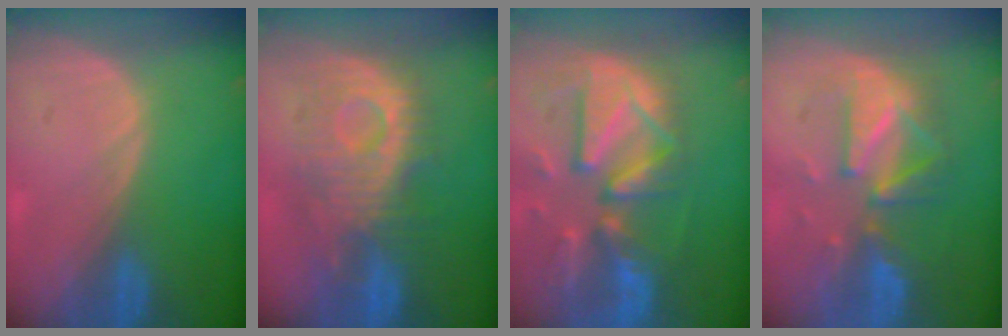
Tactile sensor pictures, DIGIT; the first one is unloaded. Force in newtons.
{"total": 10.2, "press": 9.9, "slide": 2.6}
{"total": 12.8, "press": 11.1, "slide": 6.3}
{"total": 8.2, "press": 8.2, "slide": 0.3}